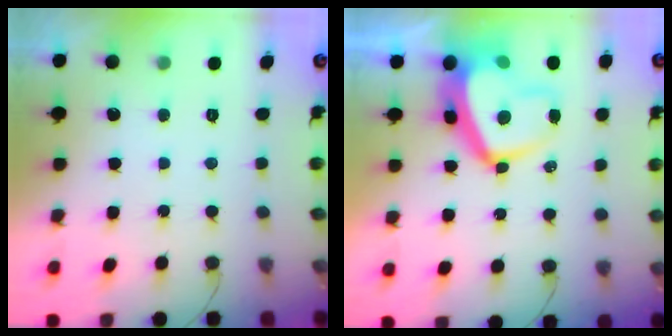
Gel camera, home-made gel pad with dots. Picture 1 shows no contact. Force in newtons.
{"total": 12.7, "press": 12.6, "slide": 1.1}